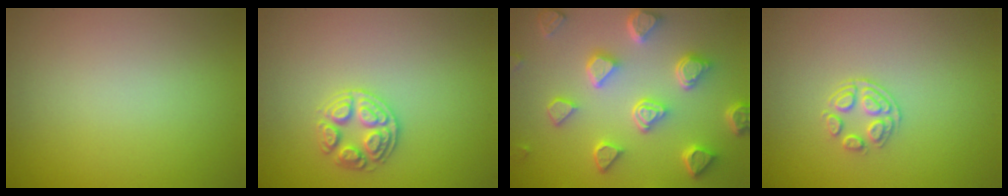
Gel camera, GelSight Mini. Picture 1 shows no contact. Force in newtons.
{"total": 2.7, "press": 2.7, "slide": 0.5}
{"total": 6.6, "press": 5.3, "slide": 4.0}
{"total": 2.1, "press": 1.4, "slide": 1.5}